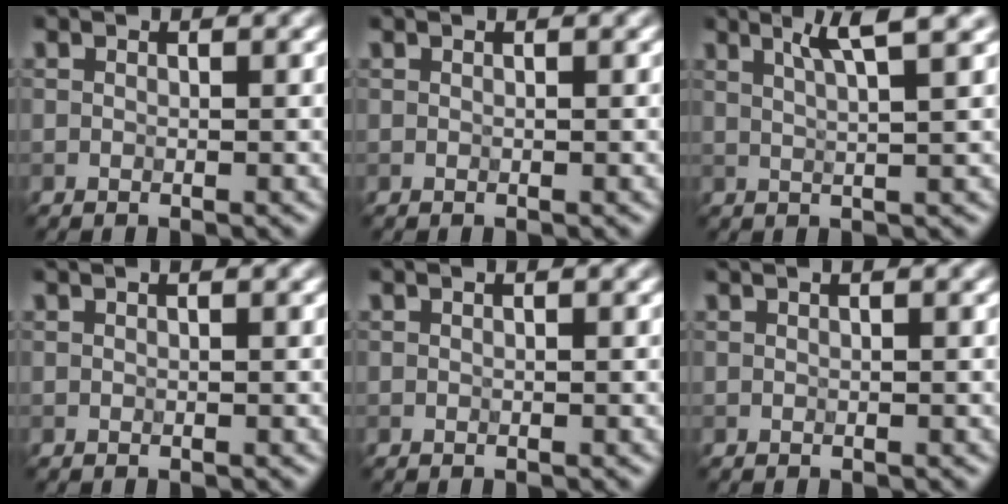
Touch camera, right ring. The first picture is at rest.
{"total": 0.0}
{"total": 3.9, "force": [2.3, 0.6, 3.1], "torque": [-0.037, 0.010, 0.038]}
{"total": 1.0, "force": [0.6, 0.3, 0.7], "torque": [-0.011, 0.003, 0.002]}
{"total": 0.0}
{"total": 1.6, "force": [0.9, 0.6, 1.1], "torque": [-0.009, -0.001, 0.004]}